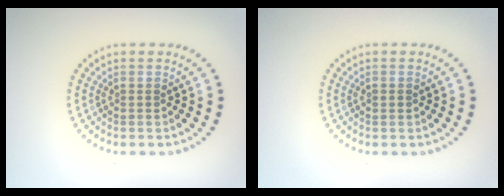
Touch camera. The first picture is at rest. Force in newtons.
{"total": 0.6, "press": 0.6, "slide": 0.1}